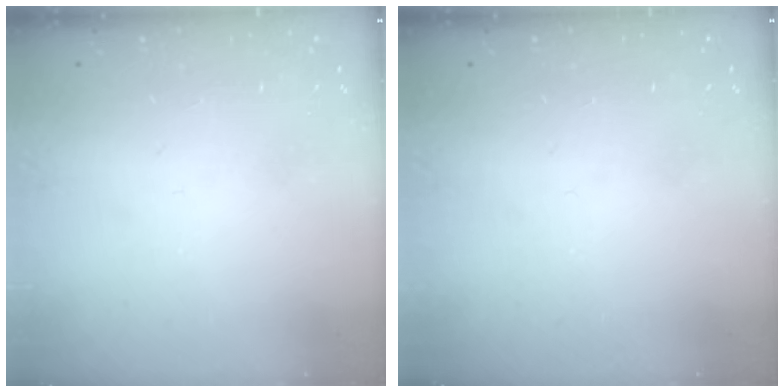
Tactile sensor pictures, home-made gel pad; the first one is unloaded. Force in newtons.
{"total": 0.0}